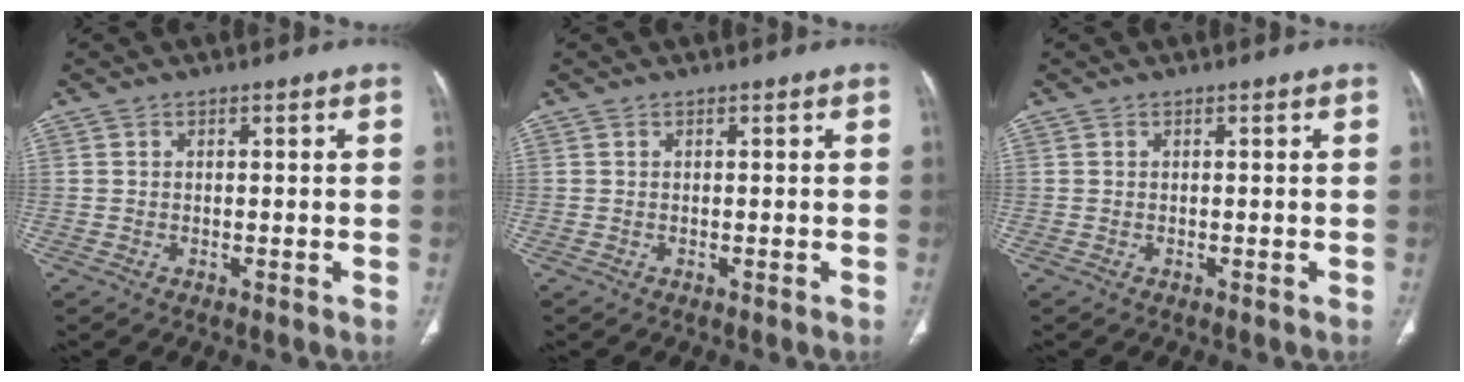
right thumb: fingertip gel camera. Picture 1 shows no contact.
{"total": 0.0}
{"total": 0.0}